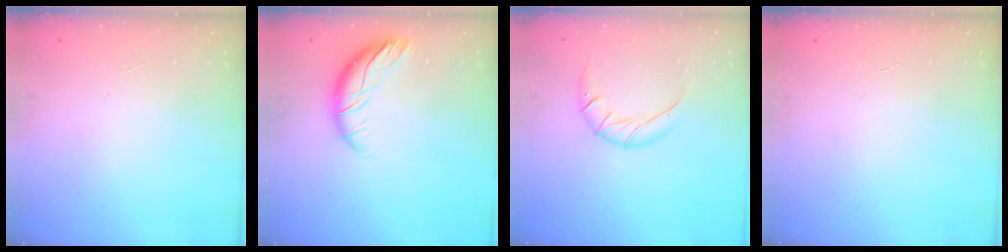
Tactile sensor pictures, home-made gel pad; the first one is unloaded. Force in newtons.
{"total": 10.2, "press": 10.1, "slide": 0.9}
{"total": 10.3, "press": 10.3, "slide": 0.9}
{"total": 0.0}